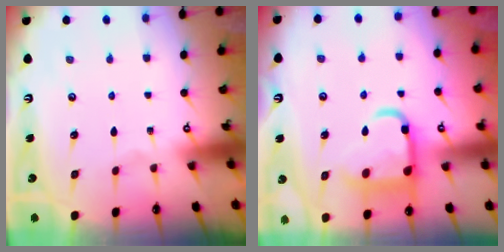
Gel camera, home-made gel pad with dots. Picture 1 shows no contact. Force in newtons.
{"total": 13.9, "press": 13.8, "slide": 1.4}